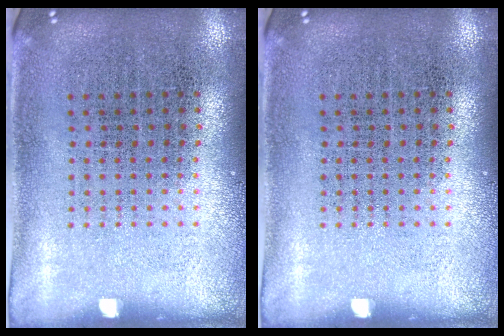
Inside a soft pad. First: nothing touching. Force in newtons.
{"total": 0.0}